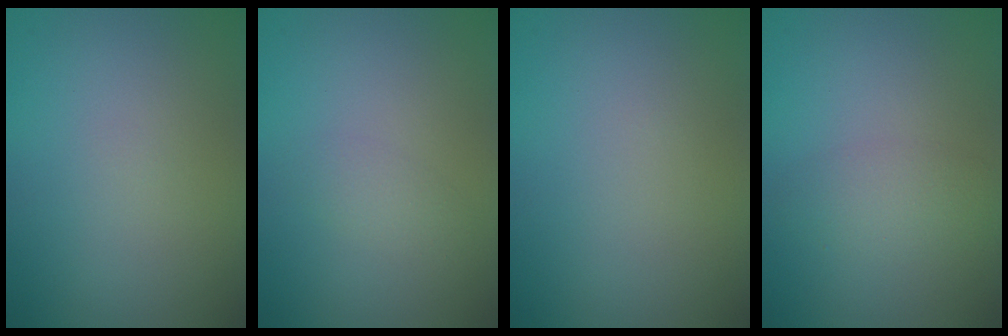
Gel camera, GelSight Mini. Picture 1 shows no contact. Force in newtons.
{"total": 1.1, "press": 1.1, "slide": 0.0}
{"total": 0.0}
{"total": 2.3, "press": 2.3, "slide": 0.0}